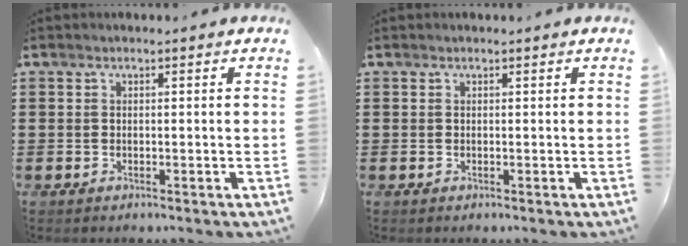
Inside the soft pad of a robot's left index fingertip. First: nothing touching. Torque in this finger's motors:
{"motor_torque": [0.11, 0.04, 0.00, 0.01]}